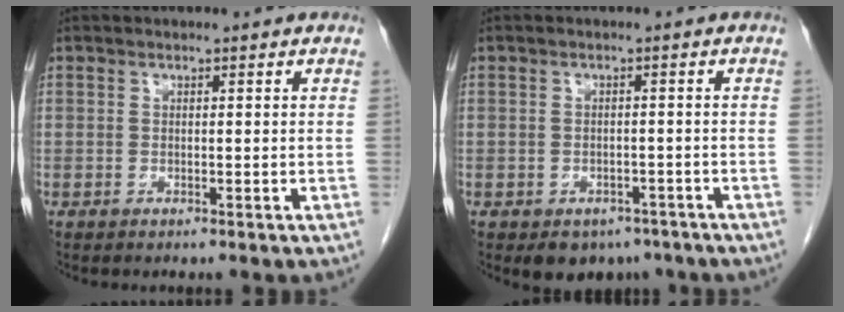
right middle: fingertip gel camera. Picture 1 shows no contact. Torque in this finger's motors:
{"motor_torque": [-0.08, 0.08, 0.05, 0.02]}